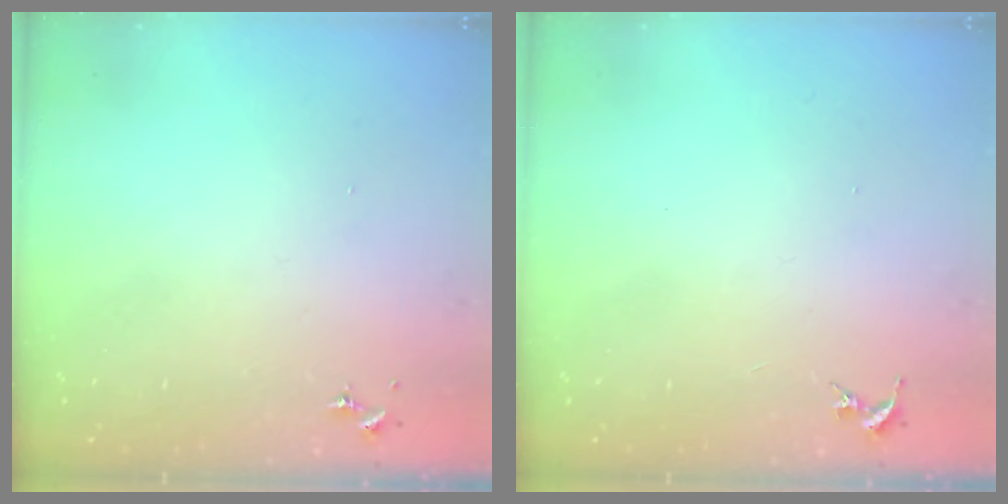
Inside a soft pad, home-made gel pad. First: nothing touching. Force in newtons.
{"total": 0.0}